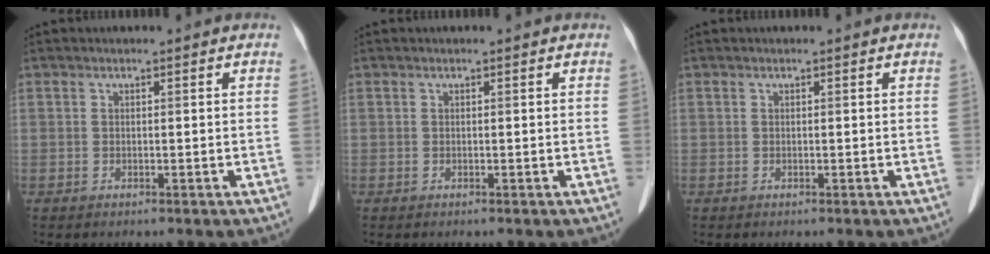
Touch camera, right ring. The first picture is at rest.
{"total": 0.0}
{"total": 0.0}